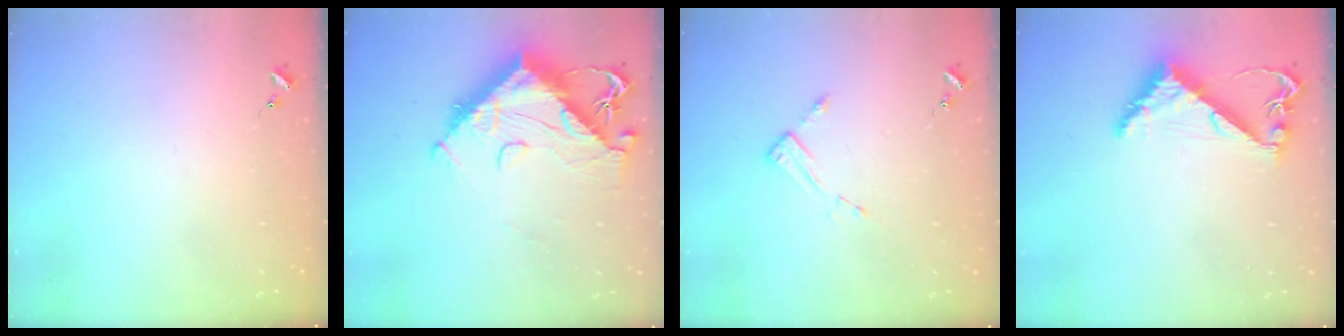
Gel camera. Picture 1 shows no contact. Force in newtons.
{"total": 17.1, "press": 17.0, "slide": 1.9}
{"total": 2.7, "press": 2.7, "slide": 0.4}
{"total": 7.9, "press": 7.9, "slide": 0.8}